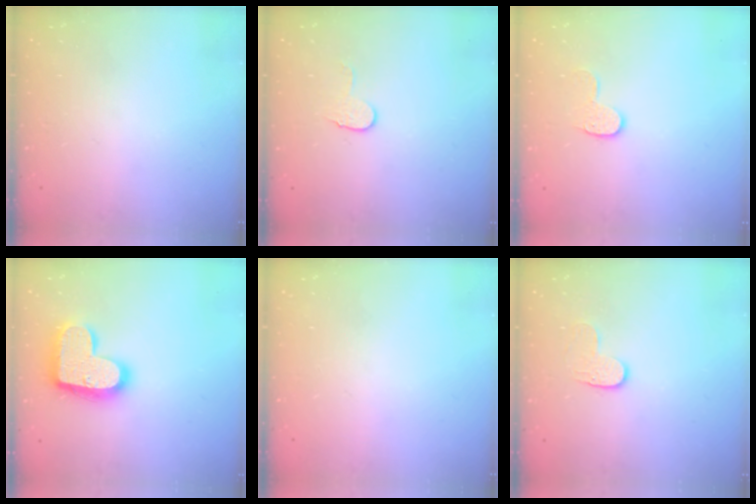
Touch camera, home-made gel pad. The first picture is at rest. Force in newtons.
{"total": 6.4, "press": 6.4, "slide": 0.6}
{"total": 6.9, "press": 6.9, "slide": 0.1}
{"total": 17.8, "press": 17.7, "slide": 1.1}
{"total": 0.0}
{"total": 3.6, "press": 3.6, "slide": 0.3}